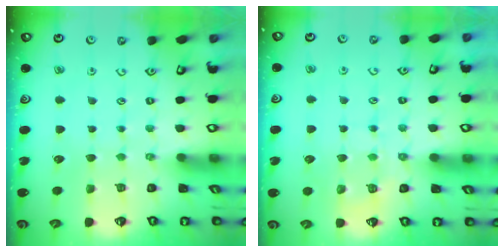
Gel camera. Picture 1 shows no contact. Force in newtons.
{"total": 6.3, "press": 6.2, "slide": 0.6}